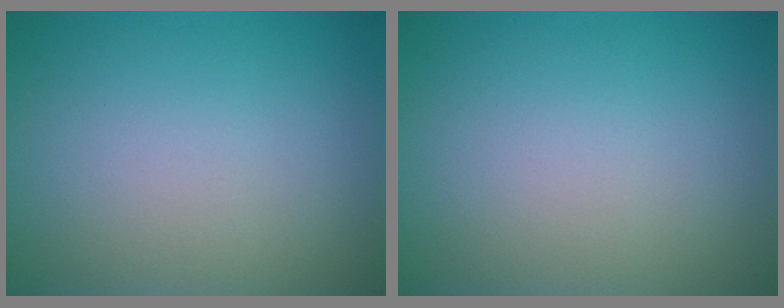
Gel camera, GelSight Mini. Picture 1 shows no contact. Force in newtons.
{"total": 0.0}